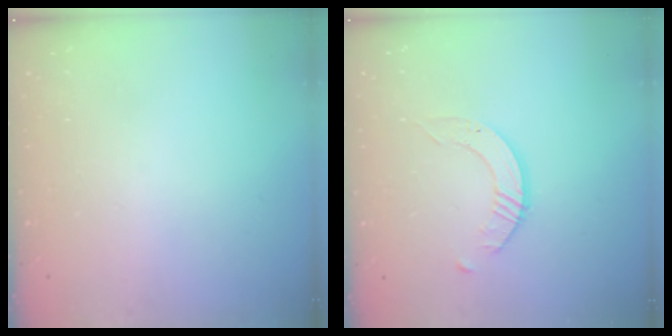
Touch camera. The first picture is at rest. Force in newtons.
{"total": 1.6, "press": 1.6, "slide": 0.2}